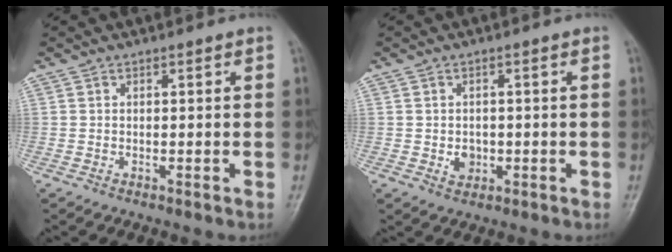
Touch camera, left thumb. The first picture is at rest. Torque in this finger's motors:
{"motor_torque": [-0.11, 0.15, 0.08, 0.02, 0.00]}